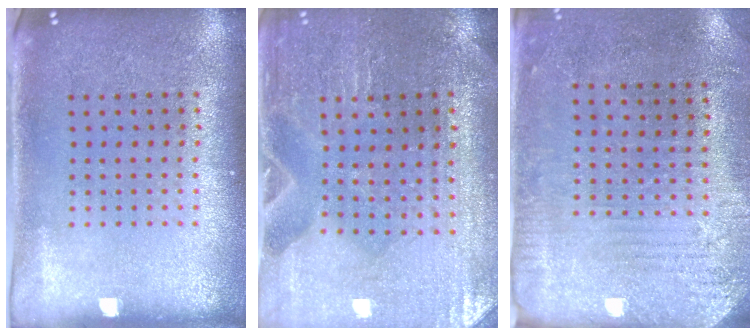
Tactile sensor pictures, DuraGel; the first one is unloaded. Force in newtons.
{"total": 0.8, "press": 0.8, "slide": 0.2}
{"total": 2.8, "press": 2.4, "slide": 1.5}